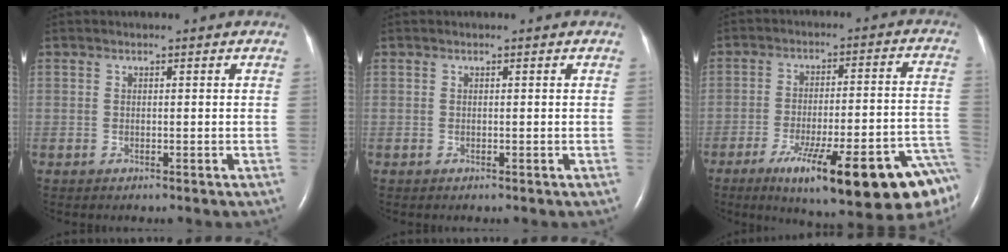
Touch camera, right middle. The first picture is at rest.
{"total": 0.0}
{"total": 23.0, "force": [-13.7, 3.0, 18.3], "torque": [-0.174, 0.007, -0.199]}